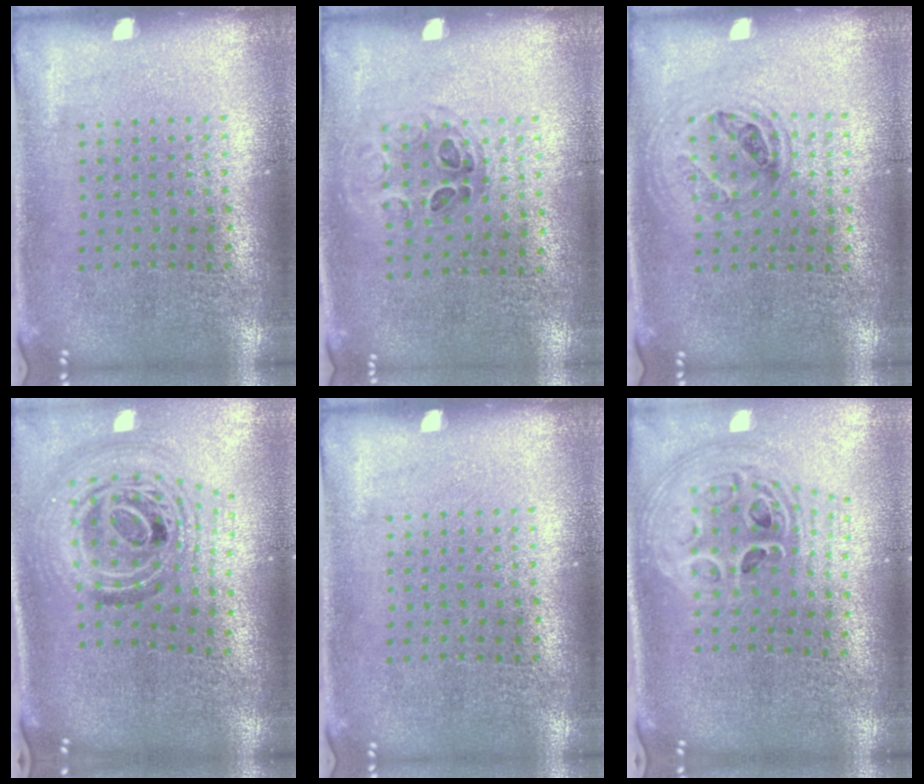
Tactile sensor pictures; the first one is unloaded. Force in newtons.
{"total": 1.0, "press": 0.6, "slide": 0.7}
{"total": 1.0, "press": 0.9, "slide": 0.4}
{"total": 2.1, "press": 1.7, "slide": 1.3}
{"total": 0.0}
{"total": 2.8, "press": 2.0, "slide": 1.9}